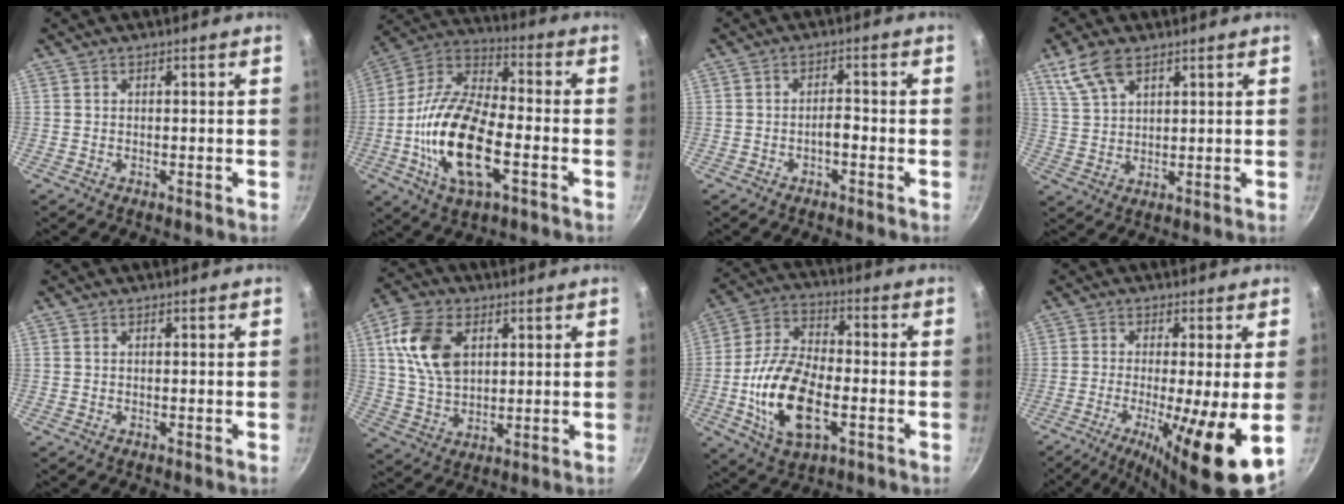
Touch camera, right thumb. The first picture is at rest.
{"total": 20.3, "force": [-5.3, 9.2, 17.2], "torque": [-0.330, 0.028, -0.116]}
{"total": 2.3, "force": [-1.2, 0.9, 1.8], "torque": [-0.022, 0.018, -0.021]}
{"total": 7.8, "force": [4.8, 3.9, 4.7], "torque": [-0.089, -0.009, 0.102]}
{"total": 0.0}
{"total": 13.0, "force": [3.9, 8.5, 9.1], "torque": [-0.154, -0.007, 0.074]}
{"total": 17.1, "force": [-4.1, 8.9, 14.0], "torque": [-0.263, 0.023, -0.082]}
{"total": 13.6, "force": [-3.3, 1.8, 13.1], "torque": [-0.230, -0.017, -0.053]}